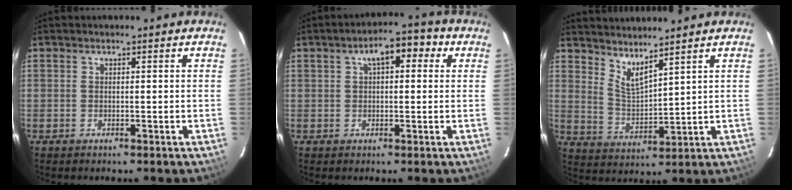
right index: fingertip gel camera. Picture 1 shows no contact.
{"total": 7.1, "force": [2.4, 3.3, 5.7], "torque": [-0.092, 0.032, 0.035]}
{"total": 6.3, "force": [5.1, 0.8, 3.5], "torque": [-0.064, -0.011, 0.101]}